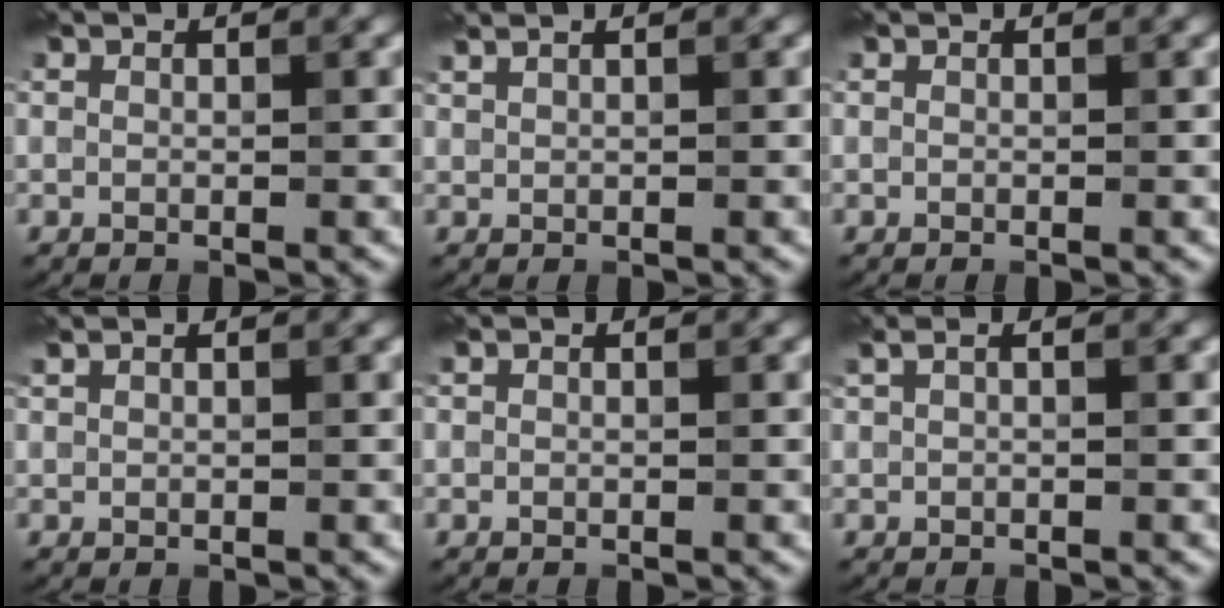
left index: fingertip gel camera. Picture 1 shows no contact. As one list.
[{"total": 1.9, "force": [1.4, 0.7, 1.1], "torque": [-0.011, 0.001, 0.013]}, {"total": 0.0}, {"total": 0.6, "force": [0.5, 0.2, 0.3], "torque": [-0.007, 0.003, 0.011]}, {"total": 0.0}, {"total": 1.1, "force": [0.5, 0.3, 1.0], "torque": [-0.024, 0.001, 0.005]}]